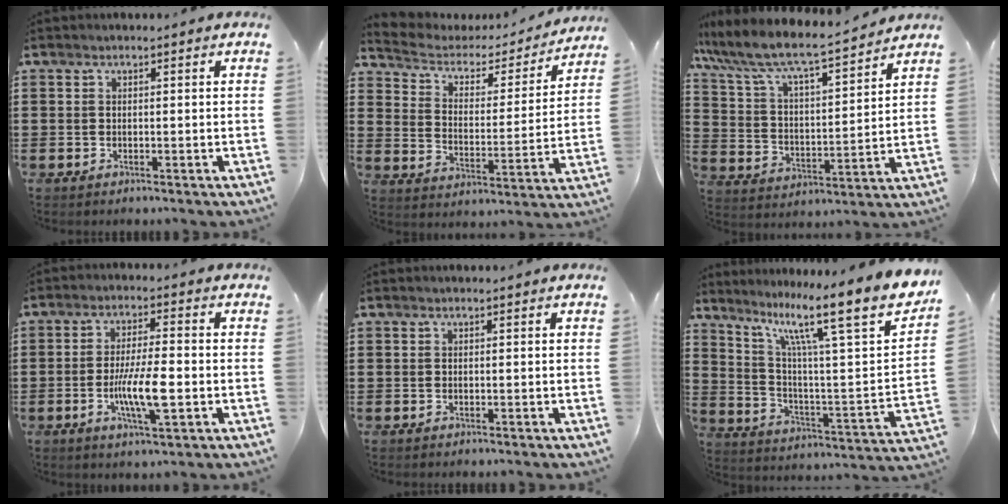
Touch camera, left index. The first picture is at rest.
{"total": 3.2, "force": [2.4, 1.8, 1.2], "torque": [-0.043, -0.019, 0.030]}
{"total": 6.9, "force": [6.0, 0.8, 3.2], "torque": [-0.090, -0.041, 0.097]}
{"total": 8.1, "force": [-1.9, 1.9, 7.7], "torque": [-0.155, -0.008, -0.037]}
{"total": 0.0}
{"total": 13.9, "force": [10.2, 0.7, 9.4], "torque": [-0.177, -0.085, 0.152]}